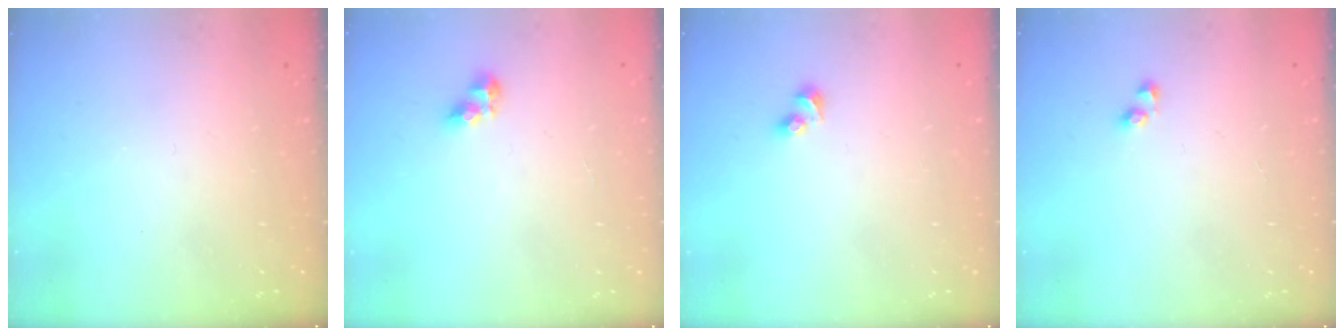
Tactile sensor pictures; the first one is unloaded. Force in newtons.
{"total": 5.7, "press": 5.7, "slide": 0.6}
{"total": 2.4, "press": 2.2, "slide": 0.9}
{"total": 3.0, "press": 2.8, "slide": 1.1}